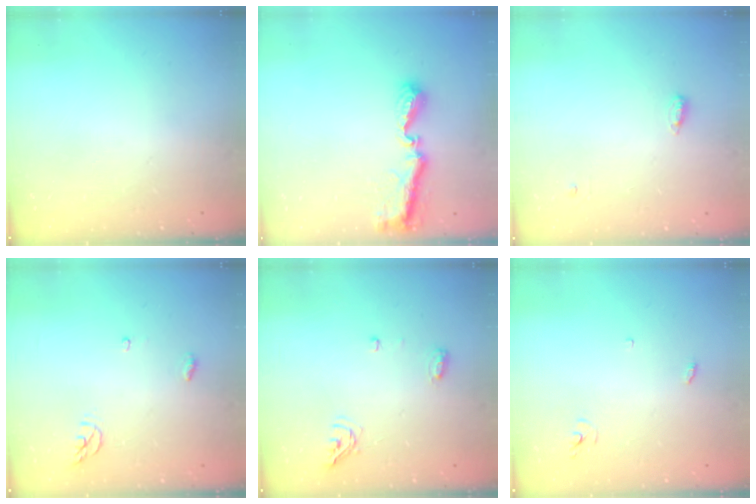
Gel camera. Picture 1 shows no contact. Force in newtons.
{"total": 8.8, "press": 8.8, "slide": 0.7}
{"total": 3.7, "press": 3.6, "slide": 1.0}
{"total": 4.0, "press": 3.9, "slide": 0.4}
{"total": 5.8, "press": 5.7, "slide": 0.9}
{"total": 2.9, "press": 2.9, "slide": 0.2}